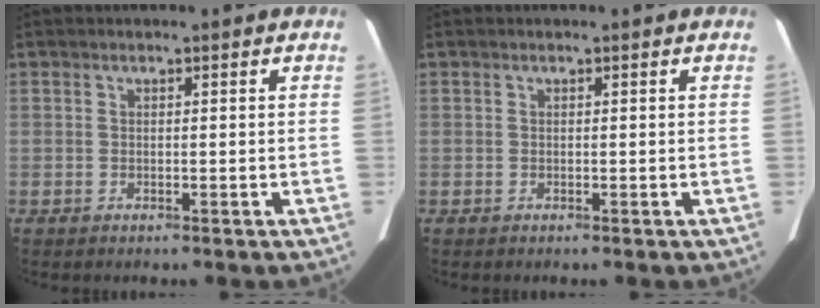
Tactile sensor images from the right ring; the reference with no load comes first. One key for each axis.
{"total": 0.0}